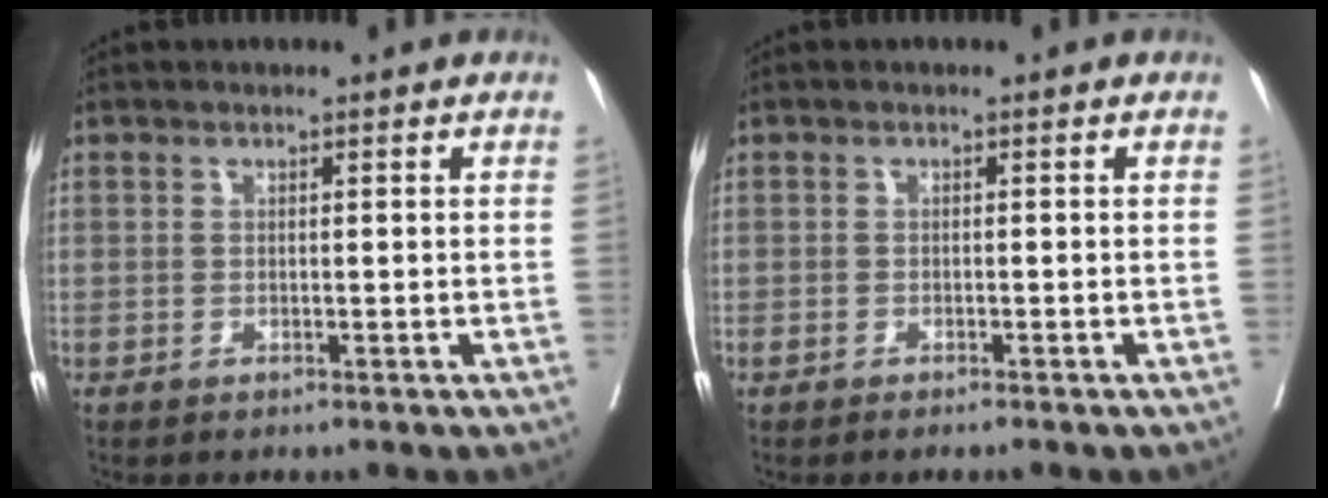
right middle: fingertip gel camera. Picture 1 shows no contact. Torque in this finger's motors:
{"motor_torque": [0.01, -0.07, 0.00, 0.00]}